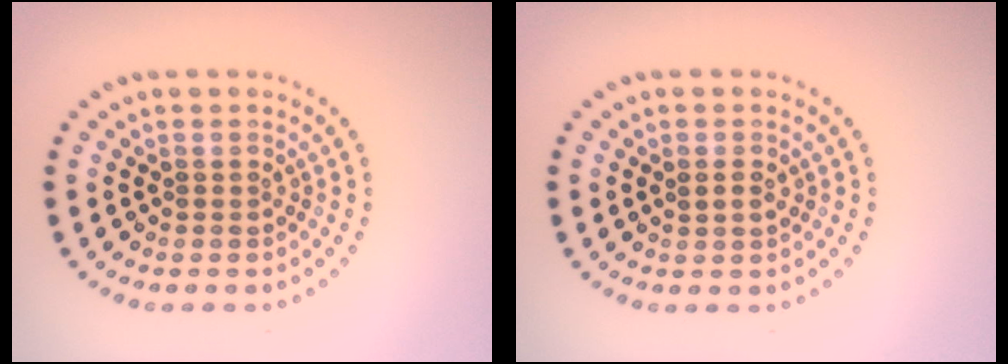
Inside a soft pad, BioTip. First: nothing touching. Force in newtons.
{"total": 1.2, "press": 1.1, "slide": 0.5}